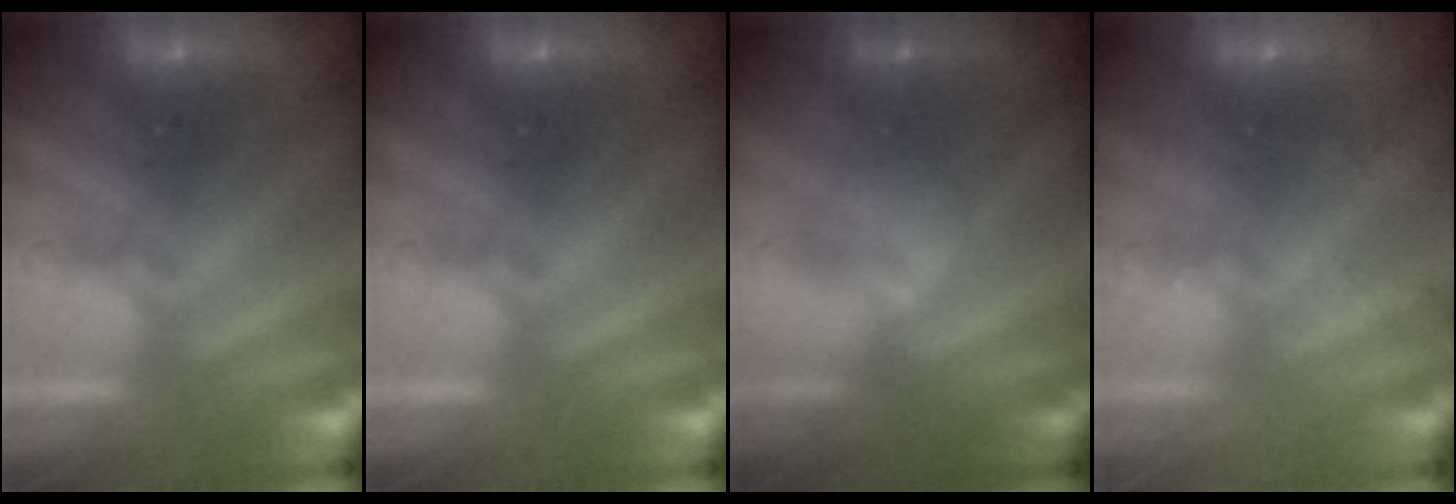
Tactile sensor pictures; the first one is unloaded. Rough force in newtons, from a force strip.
{"total": 0.0}
{"total": 2.3}
{"total": 2.1}